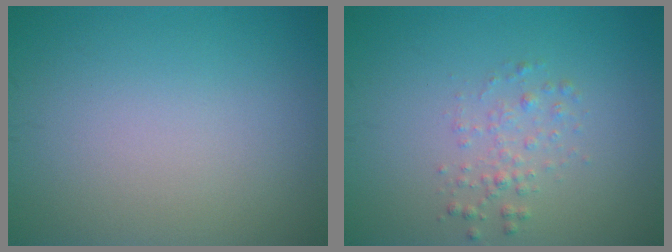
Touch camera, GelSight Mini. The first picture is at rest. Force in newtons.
{"total": 1.6, "press": 1.6, "slide": 0.1}